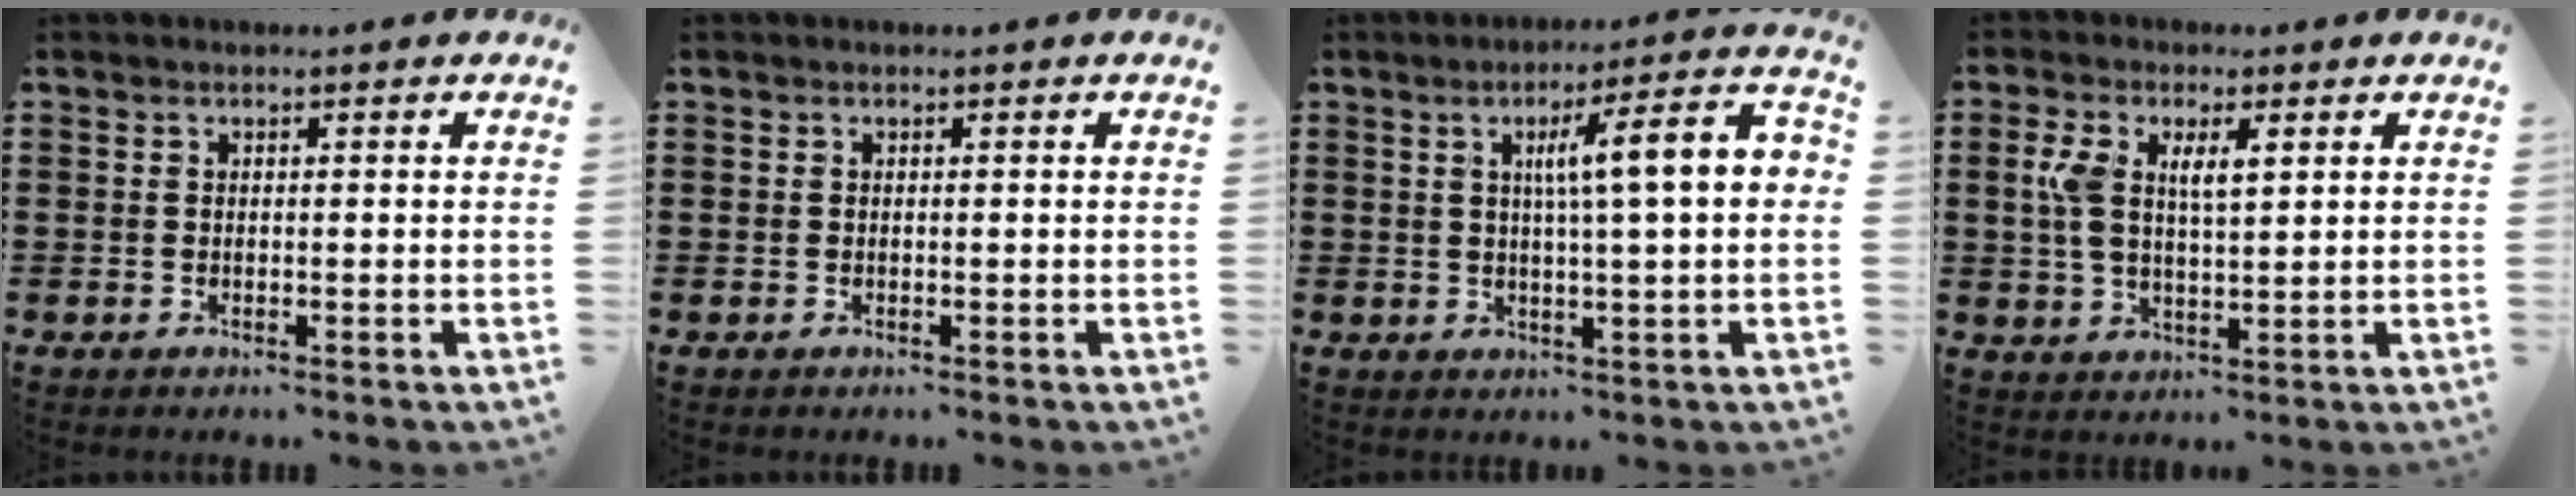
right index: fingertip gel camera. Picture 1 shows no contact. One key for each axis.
{"total": 0.0}
{"total": 8.9, "fx": 1.5, "fy": 0.5, "fz": 8.8, "tx": -0.150, "ty": -0.004, "tz": 0.013}
{"total": 5.9, "fx": 1.7, "fy": 2.6, "fz": 5.0, "tx": -0.107, "ty": 0.008, "tz": 0.029}